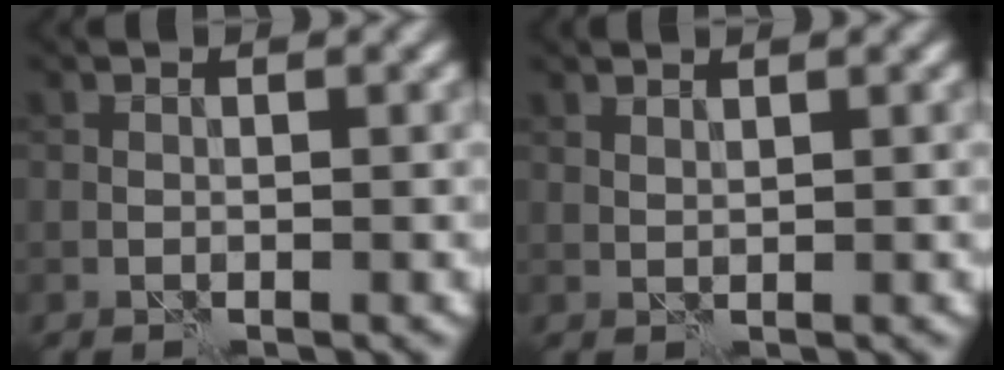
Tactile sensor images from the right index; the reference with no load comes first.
{"total": 1.0, "force": [0.9, 0.1, 0.4], "torque": [-0.007, -0.001, 0.012]}